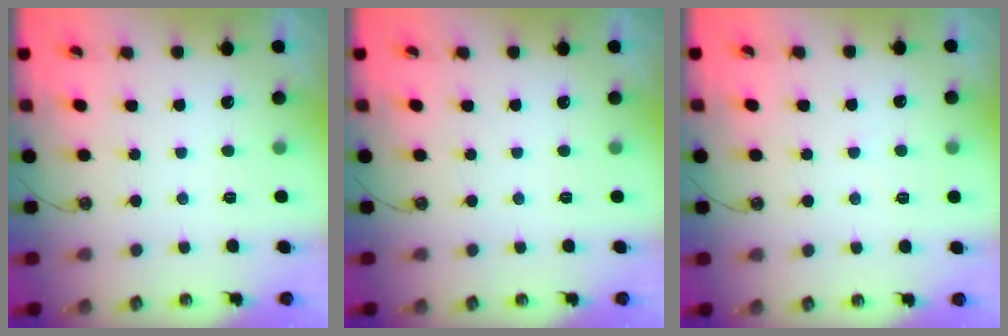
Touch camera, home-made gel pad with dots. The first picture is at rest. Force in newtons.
{"total": 0.0}
{"total": 2.5, "press": 2.5, "slide": 0.2}